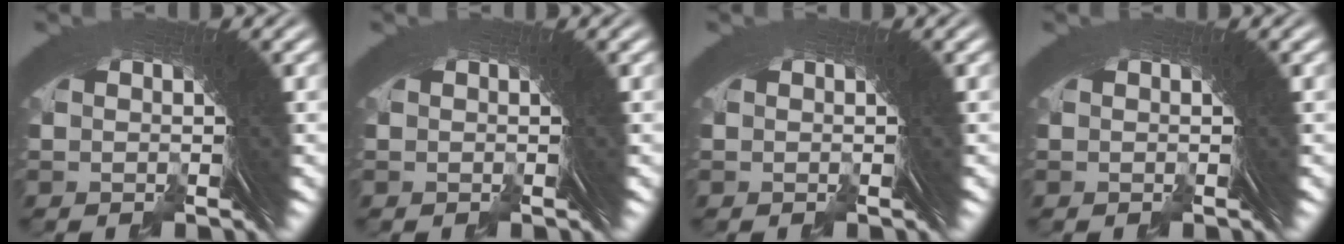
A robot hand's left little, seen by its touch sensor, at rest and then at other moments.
{"total": 0.0}
{"total": 0.0}
{"total": 0.0}